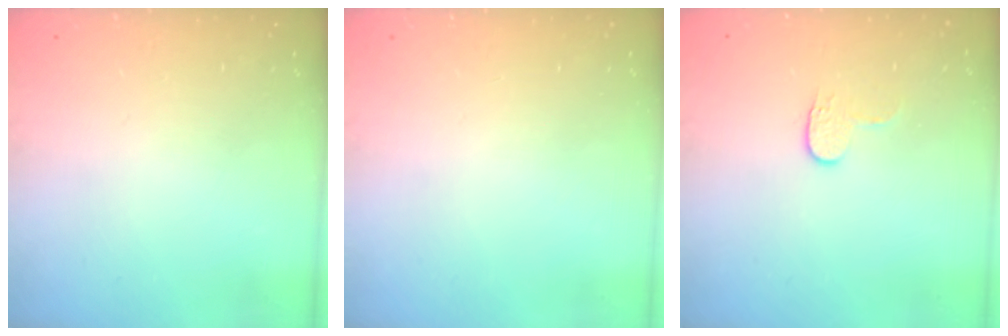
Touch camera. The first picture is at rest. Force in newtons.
{"total": 0.0}
{"total": 4.0, "press": 4.0, "slide": 0.5}